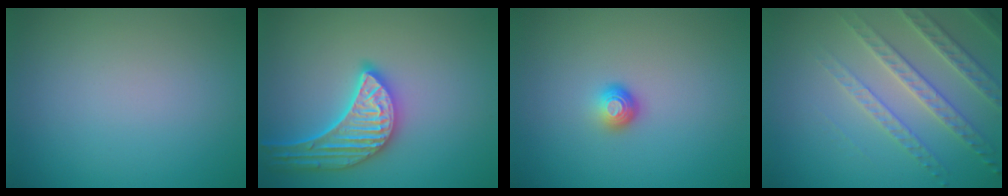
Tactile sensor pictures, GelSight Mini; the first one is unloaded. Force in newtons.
{"total": 4.9, "press": 4.5, "slide": 2.0}
{"total": 1.6, "press": 1.1, "slide": 1.1}
{"total": 4.1, "press": 3.9, "slide": 1.3}